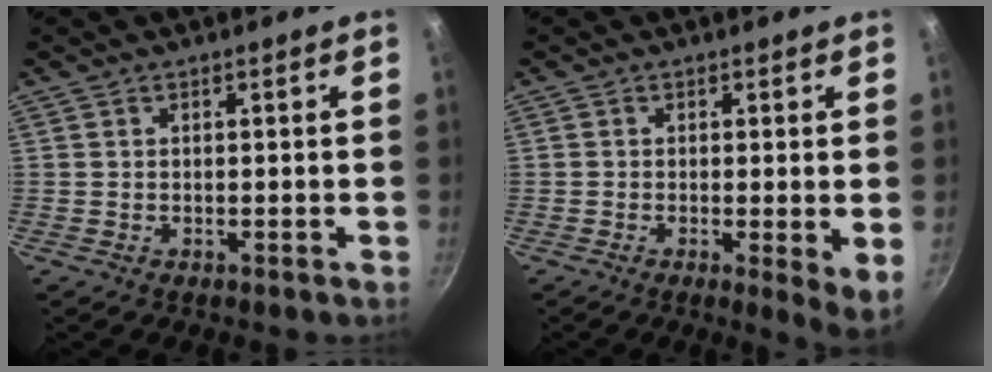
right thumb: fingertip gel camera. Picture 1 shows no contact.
{"total": 5.0, "force": [-0.4, 0.9, 4.9], "torque": [-0.066, -0.019, -0.008]}